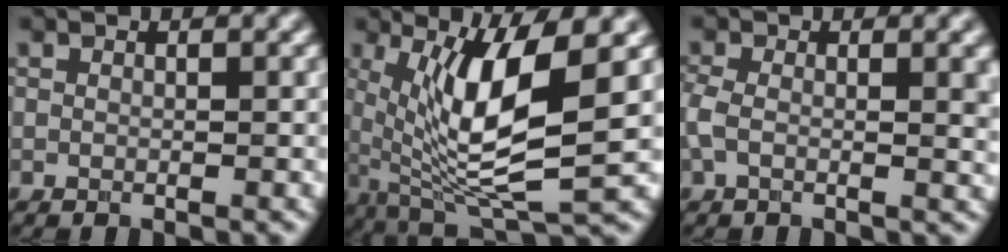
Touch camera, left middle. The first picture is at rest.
{"total": 9.2, "force": [0.9, 2.5, 8.8], "torque": [-0.169, -0.011, 0.033]}
{"total": 5.0, "force": [-0.1, 2.0, 4.6], "torque": [-0.098, -0.003, 0.002]}